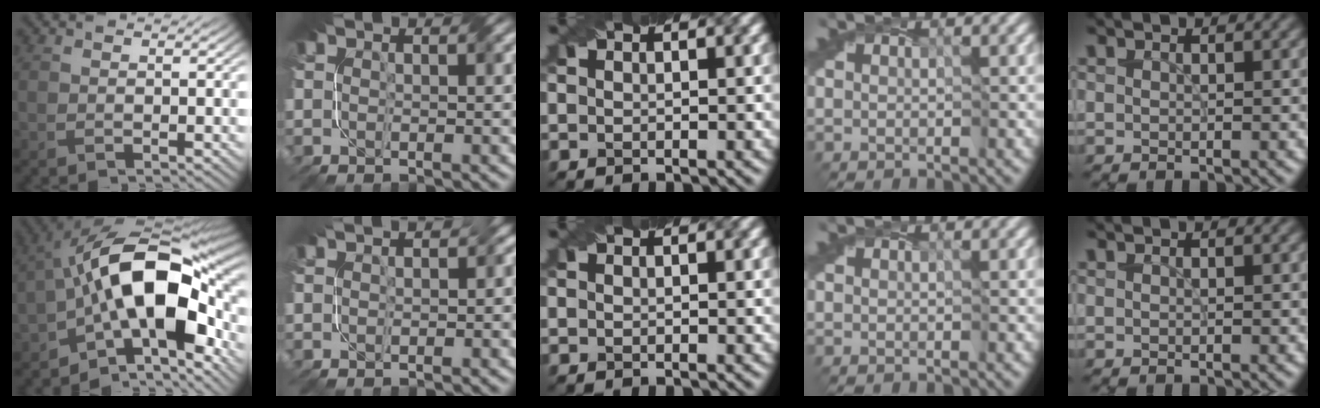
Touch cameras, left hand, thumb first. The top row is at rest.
{"thumb": {"total": 17.6, "force": [-3.5, 8.6, 14.9], "torque": [-0.218, 0.014, -0.074]}, "index": {"total": 2.7, "force": [0.0, 1.7, 2.0], "torque": [-0.005, 0.001, 0.002]}}